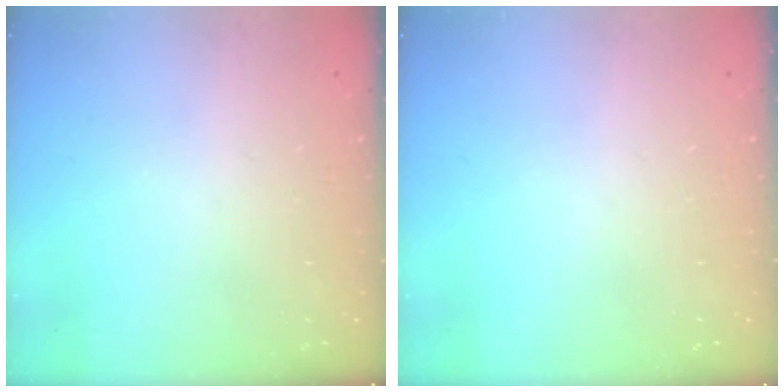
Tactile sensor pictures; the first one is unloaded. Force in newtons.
{"total": 0.0}